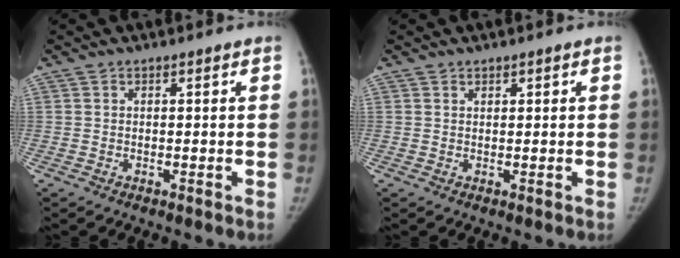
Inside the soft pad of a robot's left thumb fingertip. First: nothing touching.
{"total": 0.7, "force": [0.5, 0.4, 0.3], "torque": [0.003, -0.002, 0.006]}